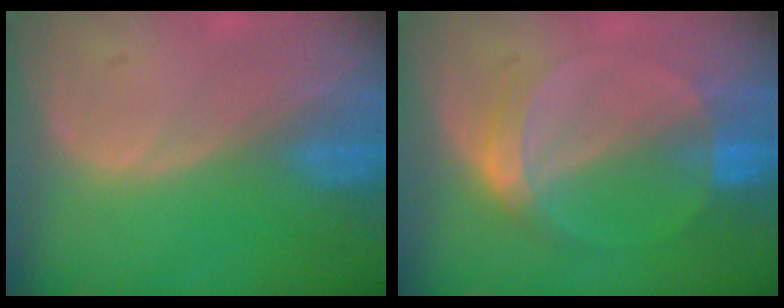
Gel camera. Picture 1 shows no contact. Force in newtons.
{"total": 5.1, "press": 4.7, "slide": 2.0}